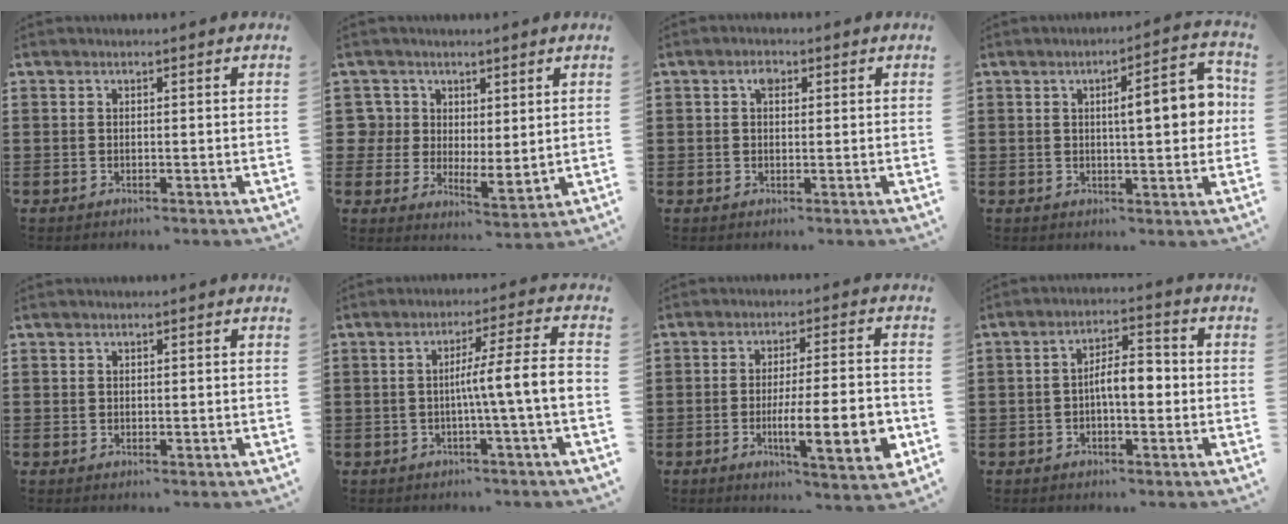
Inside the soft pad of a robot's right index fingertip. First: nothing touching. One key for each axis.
{"total": 4.4, "fx": 2.5, "fy": 3.6, "fz": 0.4, "tx": -0.024, "ty": 0.005, "tz": 0.048}
{"total": 2.1, "fx": 0.8, "fy": 1.2, "fz": 1.5, "tx": -0.026, "ty": 0.004, "tz": 0.012}
{"total": 8.0, "fx": 1.1, "fy": 2.0, "fz": 7.6, "tx": -0.111, "ty": -0.006, "tz": 0.008}
{"total": 0.6, "fx": 0.5, "fy": 0.4, "fz": 0.1, "tx": -0.004, "ty": 0.000, "tz": 0.011}
{"total": 7.6, "fx": -1.2, "fy": -0.5, "fz": 7.4, "tx": -0.124, "ty": -0.010, "tz": -0.028}
{"total": 11.8, "fx": -3.1, "fy": 2.7, "fz": 11.0, "tx": -0.168, "ty": -0.011, "tz": -0.050}
{"total": 5.4, "fx": -0.8, "fy": 2.1, "fz": 4.9, "tx": -0.079, "ty": 0.008, "tz": -0.017}